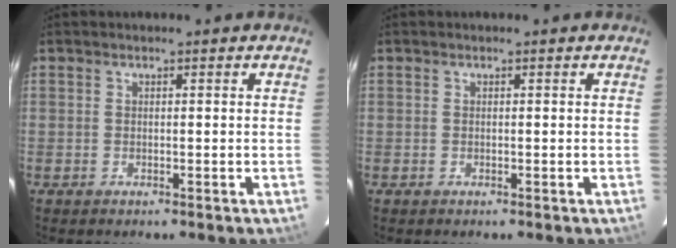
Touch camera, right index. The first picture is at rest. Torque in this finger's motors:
{"motor_torque": [0.00, 0.00, 0.00, 0.00]}